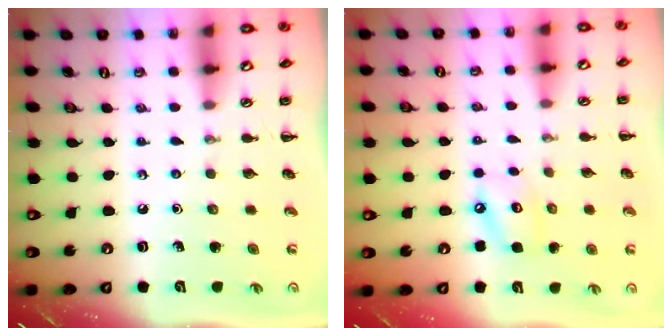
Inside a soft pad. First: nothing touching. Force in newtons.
{"total": 6.9, "press": 6.8, "slide": 0.7}